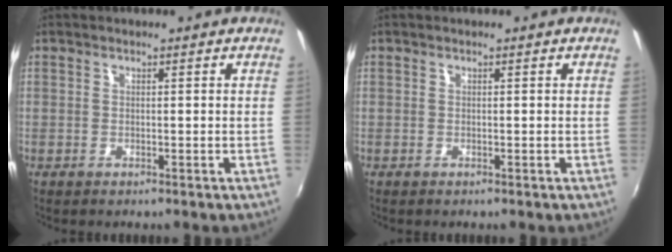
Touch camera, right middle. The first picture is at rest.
{"total": 0.0}